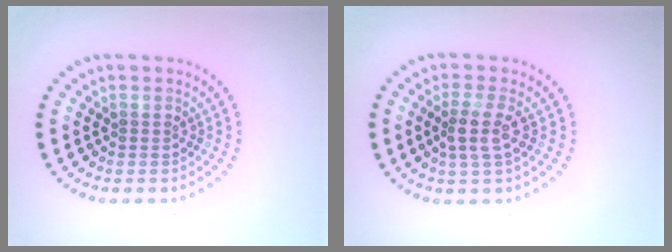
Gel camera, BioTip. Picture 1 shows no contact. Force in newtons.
{"total": 2.4, "press": 2.1, "slide": 1.2}